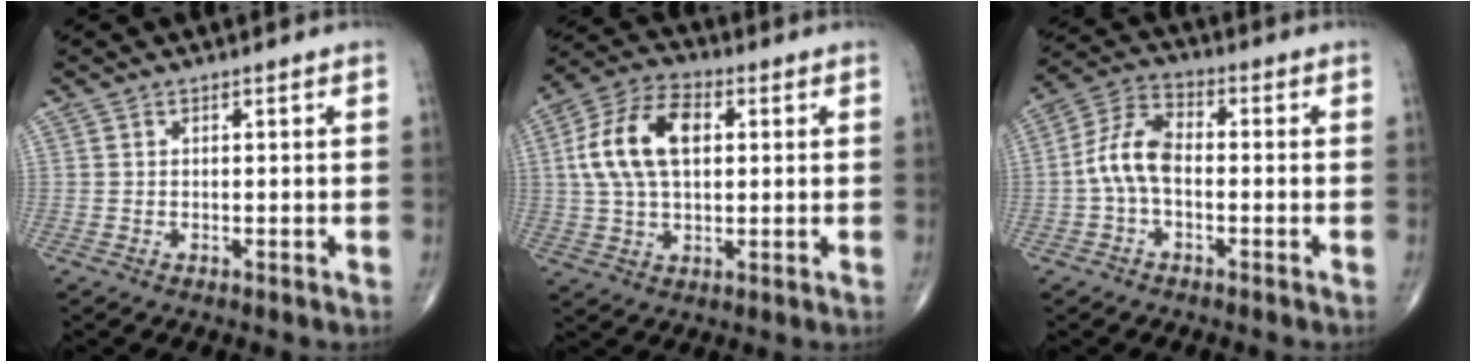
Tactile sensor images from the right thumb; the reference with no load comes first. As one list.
[{"total": 13.6, "force": [2.4, 7.9, 10.7], "torque": [-0.203, 0.020, 0.041]}, {"total": 8.3, "force": [-1.2, 4.7, 6.8], "torque": [-0.133, 0.030, -0.033]}]